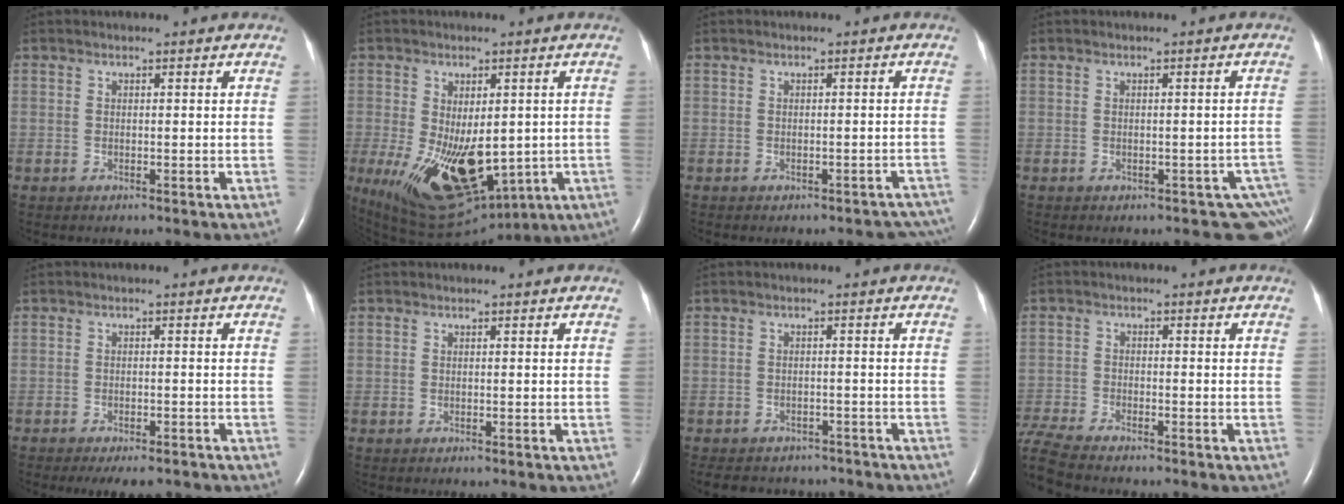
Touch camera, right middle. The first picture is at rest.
{"total": 20.3, "force": [-5.4, 10.3, 16.7], "torque": [-0.285, -0.031, -0.052]}
{"total": 6.6, "force": [-5.8, 2.8, 1.5], "torque": [0.001, 0.008, -0.057]}
{"total": 4.0, "force": [-2.6, 2.1, 2.3], "torque": [-0.008, 0.010, -0.030]}
{"total": 6.1, "force": [-4.9, 2.0, 2.9], "torque": [-0.032, -0.005, -0.065]}
{"total": 0.0}
{"total": 9.8, "force": [-8.8, 3.8, 2.1], "torque": [-0.043, 0.003, -0.106]}
{"total": 9.0, "force": [-8.1, 1.0, 3.8], "torque": [-0.087, -0.018, -0.147]}